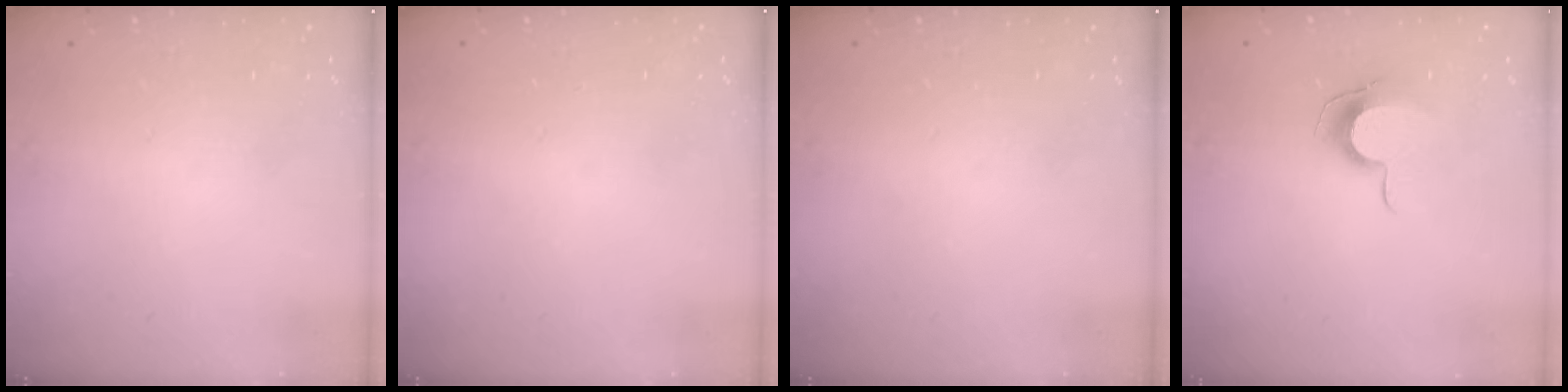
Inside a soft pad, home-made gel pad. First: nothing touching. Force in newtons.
{"total": 0.8, "press": 0.5, "slide": 0.6}
{"total": 0.0}
{"total": 9.2, "press": 9.2, "slide": 0.8}